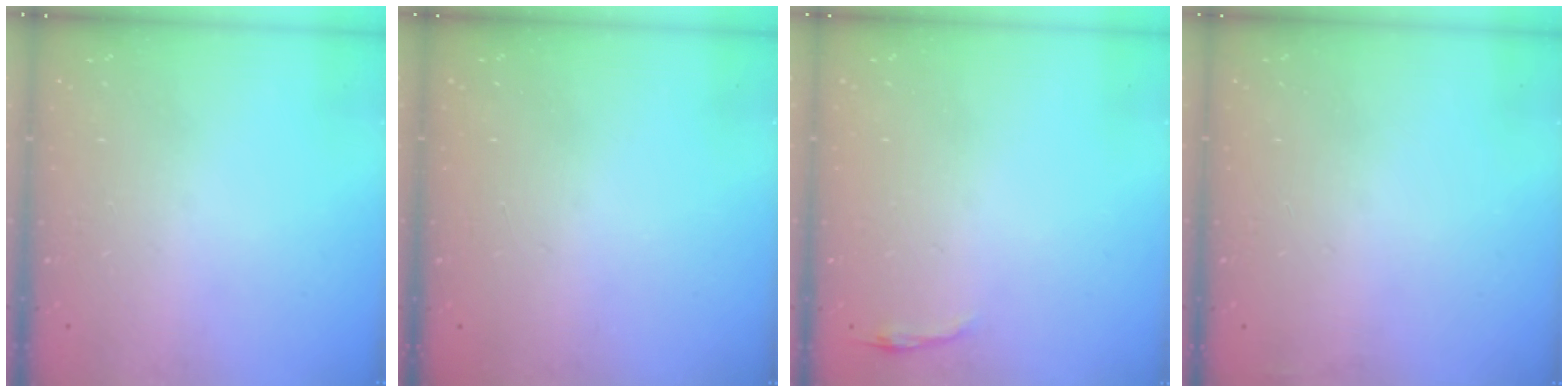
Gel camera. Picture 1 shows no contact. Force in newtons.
{"total": 1.0, "press": 0.0, "slide": 1.0}
{"total": 2.8, "press": 2.8, "slide": 0.6}
{"total": 2.9, "press": 2.4, "slide": 1.6}